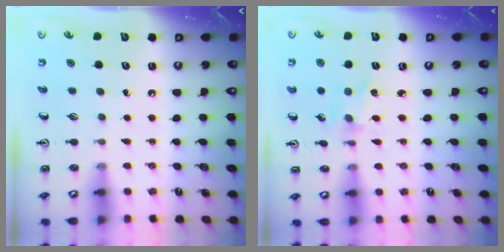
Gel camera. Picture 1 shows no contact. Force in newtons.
{"total": 1.3, "press": 1.3, "slide": 0.2}